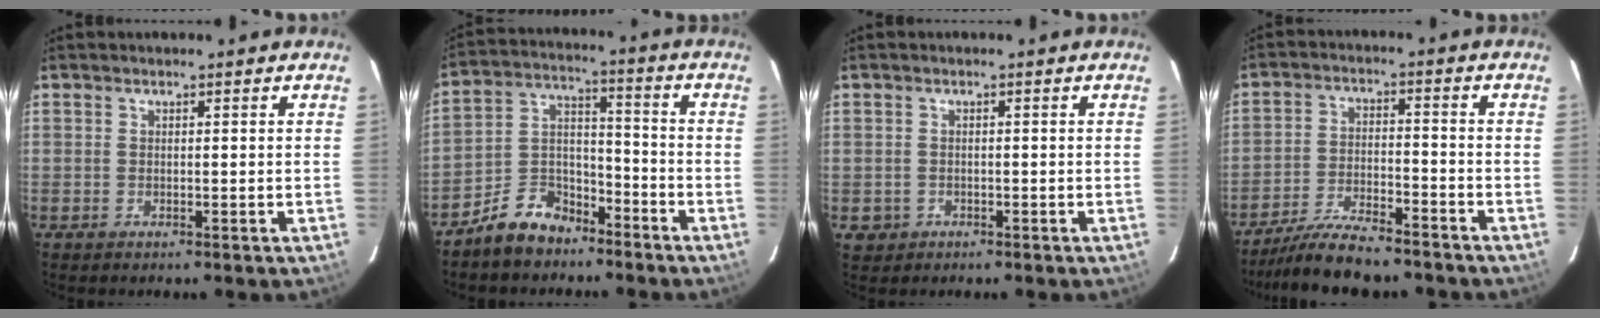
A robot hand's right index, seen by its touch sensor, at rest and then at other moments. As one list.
[{"total": 9.9, "force": [-7.2, 5.7, 3.7], "torque": [-0.083, 0.043, -0.123]}, {"total": 2.7, "force": [-0.7, 2.6, 0.4], "torque": [-0.014, 0.002, -0.006]}, {"total": 12.9, "force": [-11.3, 2.7, 5.5], "torque": [-0.129, -0.016, -0.193]}]